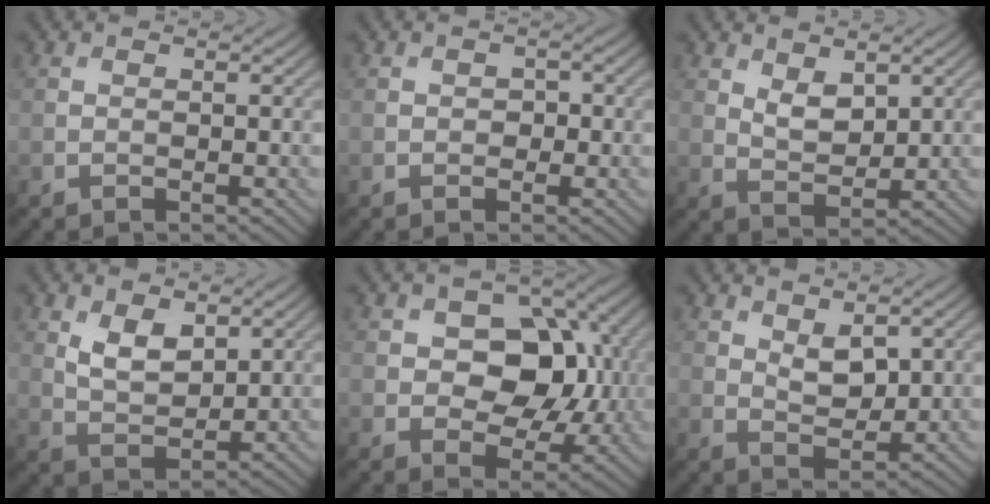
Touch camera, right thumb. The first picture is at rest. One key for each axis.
{"total": 1.4, "fx": -0.2, "fy": 1.2, "fz": 0.8, "tx": -0.013, "ty": -0.007, "tz": -0.004}
{"total": 3.8, "fx": 2.0, "fy": 2.0, "fz": 2.6, "tx": -0.056, "ty": -0.008, "tz": 0.041}
{"total": 5.0, "fx": 2.1, "fy": 2.8, "fz": 3.5, "tx": -0.077, "ty": -0.008, "tz": 0.045}
{"total": 10.3, "fx": 1.0, "fy": 7.3, "fz": 7.2, "tx": -0.104, "ty": -0.001, "tz": 0.007}
{"total": 3.9, "fx": 1.8, "fy": 2.0, "fz": 2.8, "tx": -0.057, "ty": -0.007, "tz": 0.035}